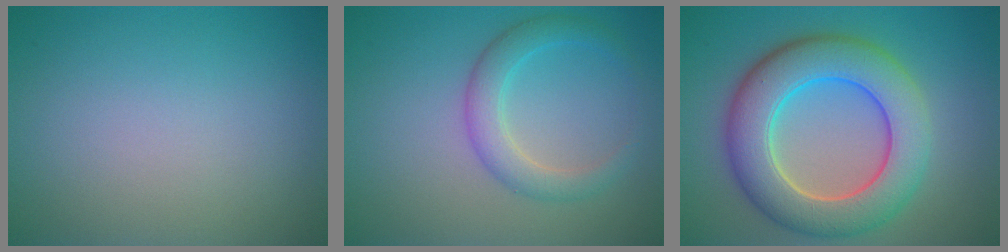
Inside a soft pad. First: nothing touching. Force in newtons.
{"total": 3.1, "press": 3.1, "slide": 0.0}
{"total": 9.2, "press": 9.1, "slide": 0.6}